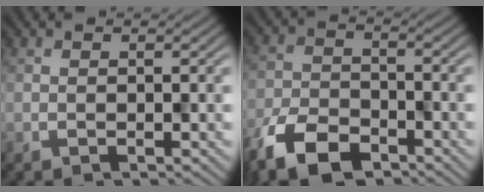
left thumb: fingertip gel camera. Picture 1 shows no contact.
{"total": 9.3, "force": [-6.8, 4.4, 4.6], "torque": [-0.093, -0.015, -0.134]}